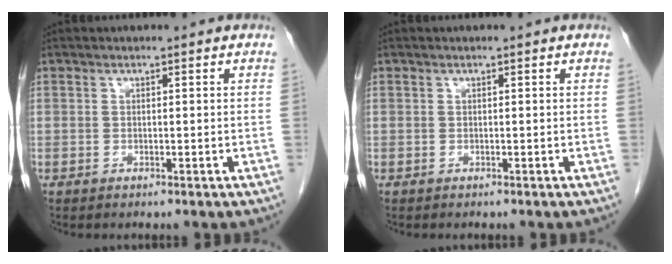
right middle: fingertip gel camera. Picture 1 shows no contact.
{"total": 0.0}